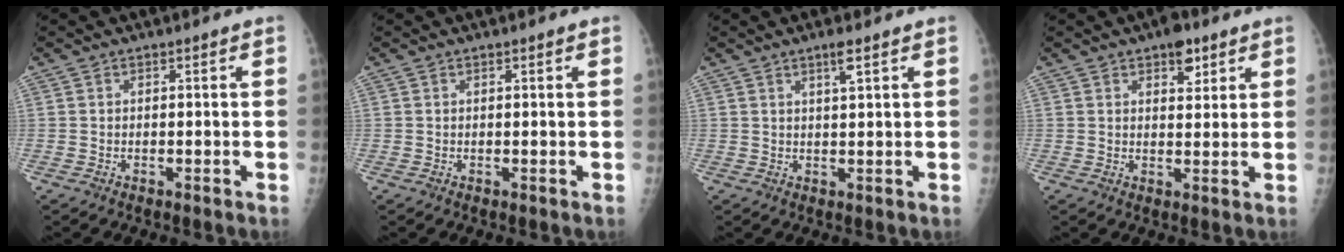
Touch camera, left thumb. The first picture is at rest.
{"total": 0.5, "force": [0.3, 0.1, 0.5], "torque": [-0.008, 0.001, 0.004]}
{"total": 2.7, "force": [1.6, 0.3, 2.2], "torque": [-0.039, -0.007, 0.028]}
{"total": 4.9, "force": [3.0, 2.5, 3.0], "torque": [-0.023, -0.014, 0.040]}